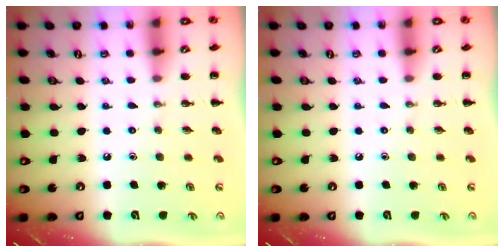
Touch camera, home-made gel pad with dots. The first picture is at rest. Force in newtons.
{"total": 0.0}